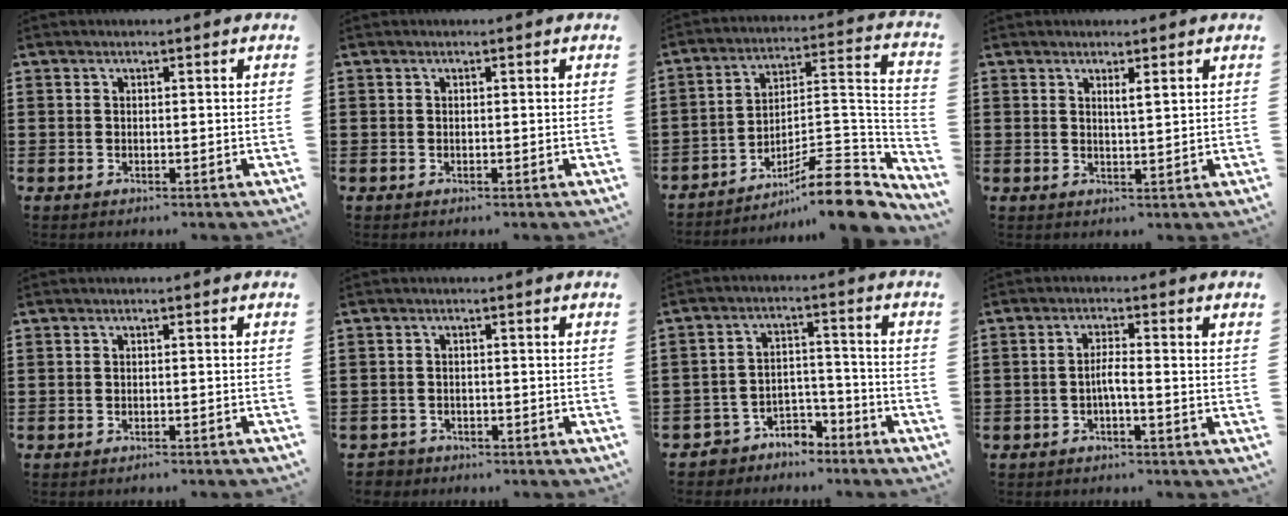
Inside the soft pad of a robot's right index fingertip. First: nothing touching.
{"total": 0.0}
{"total": 13.3, "force": [-9.8, 3.1, 8.4], "torque": [-0.106, 0.036, -0.176]}
{"total": 1.4, "force": [0.9, 0.0, 1.1], "torque": [-0.023, 0.000, 0.016]}
{"total": 0.9, "force": [-0.8, -0.2, 0.4], "torque": [-0.007, -0.002, -0.015]}
{"total": 1.6, "force": [-1.5, 0.5, -0.1], "torque": [-0.003, 0.001, -0.036]}
{"total": 4.6, "force": [-4.3, 1.6, 0.4], "torque": [-0.013, 0.012, -0.088]}
{"total": 2.8, "force": [-0.8, -0.2, 2.7], "torque": [-0.055, -0.009, -0.019]}